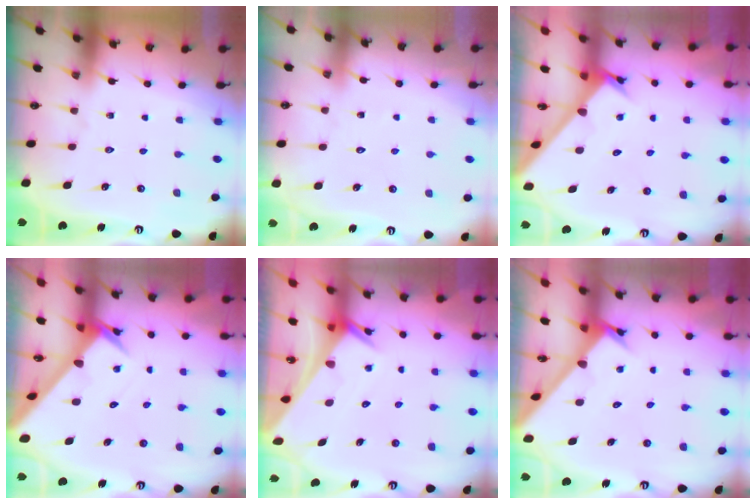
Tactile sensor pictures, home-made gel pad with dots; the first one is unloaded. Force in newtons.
{"total": 4.5, "press": 4.4, "slide": 0.5}
{"total": 2.6, "press": 2.6, "slide": 0.3}
{"total": 3.0, "press": 3.0, "slide": 0.2}
{"total": 2.7, "press": 2.7, "slide": 0.1}
{"total": 2.2, "press": 2.2, "slide": 0.1}